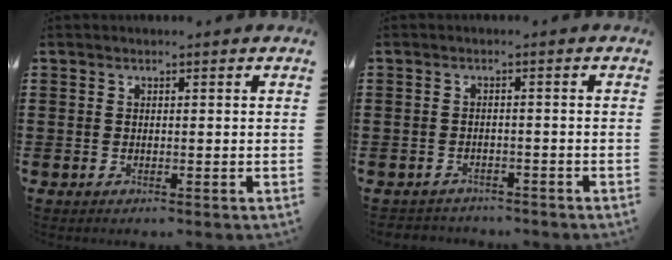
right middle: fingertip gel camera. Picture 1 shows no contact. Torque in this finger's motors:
{"motor_torque": [0.76, 0.45, 0.00, 0.01]}